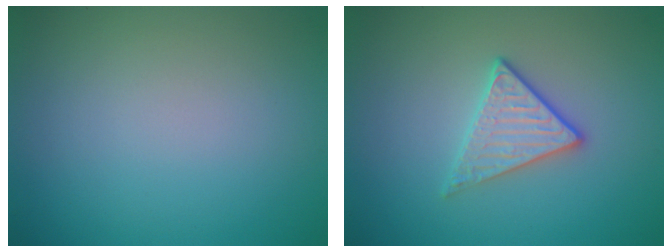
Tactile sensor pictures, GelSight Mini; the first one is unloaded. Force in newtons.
{"total": 2.7, "press": 2.4, "slide": 1.2}